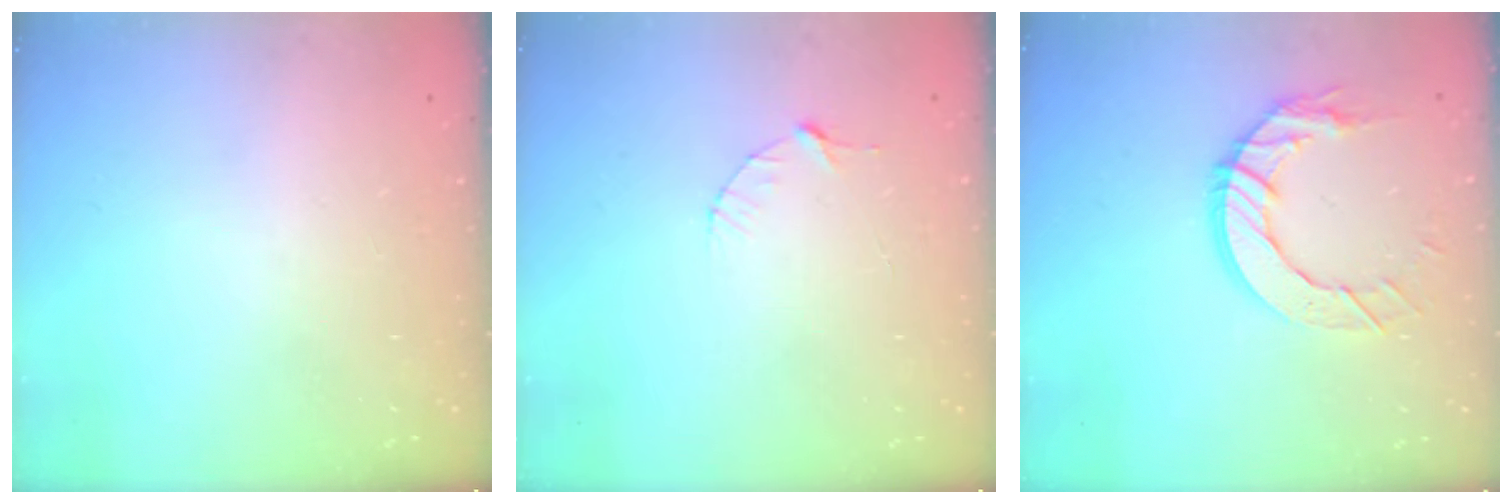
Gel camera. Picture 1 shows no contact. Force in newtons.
{"total": 3.8, "press": 3.7, "slide": 0.4}
{"total": 11.6, "press": 11.6, "slide": 1.0}